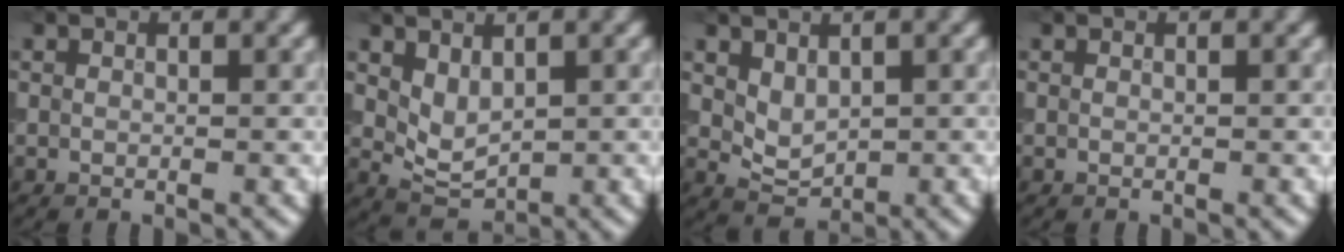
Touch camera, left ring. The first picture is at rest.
{"total": 2.5, "force": [1.0, 1.5, 1.7], "torque": [-0.036, -0.008, 0.028]}
{"total": 2.1, "force": [0.8, 1.4, 1.3], "torque": [-0.025, -0.005, 0.023]}
{"total": 0.0}